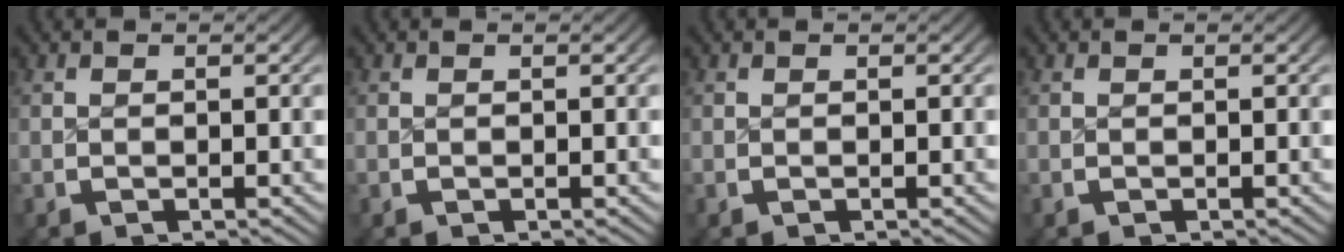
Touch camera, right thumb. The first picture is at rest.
{"total": 0.0}
{"total": 0.0}
{"total": 0.0}